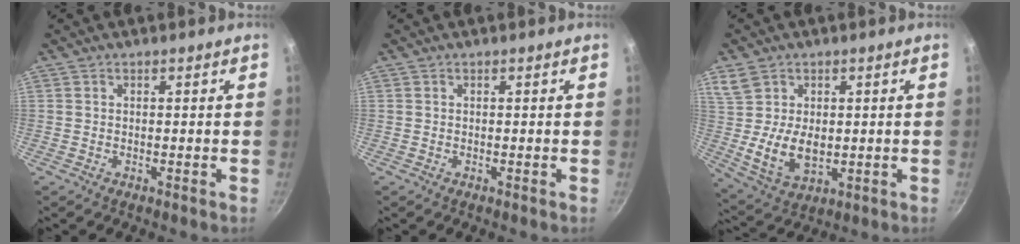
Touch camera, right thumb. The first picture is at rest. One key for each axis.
{"total": 0.0}
{"total": 9.6, "fx": 0.9, "fy": 6.6, "fz": 6.9, "tx": -0.111, "ty": -0.022, "tz": 0.028}